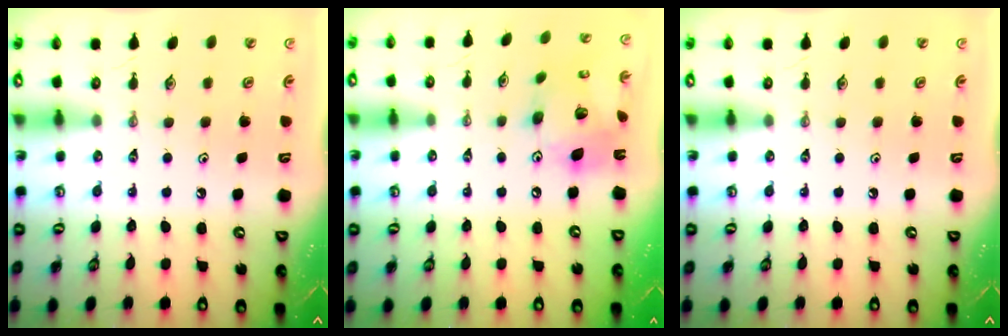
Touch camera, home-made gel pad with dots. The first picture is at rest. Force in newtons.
{"total": 15.6, "press": 15.6, "slide": 1.5}
{"total": 0.0}